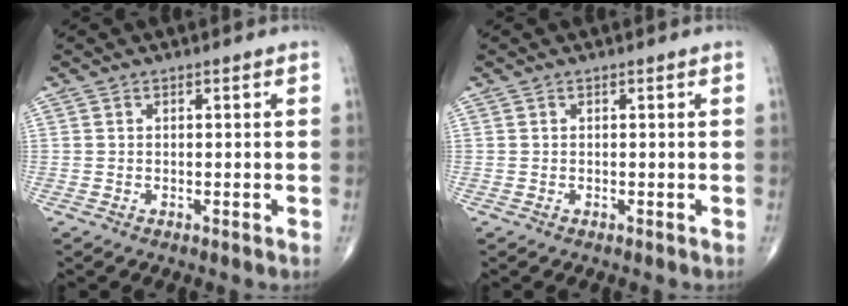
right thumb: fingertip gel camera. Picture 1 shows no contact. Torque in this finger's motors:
{"motor_torque": [0.74, -0.75, 0.62, -0.15, -0.03]}